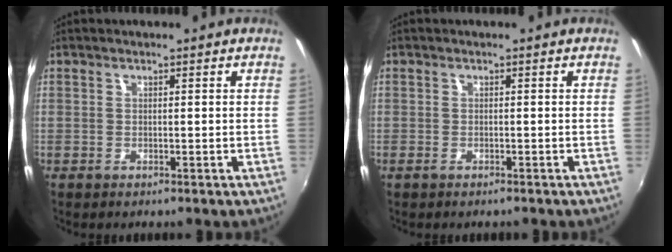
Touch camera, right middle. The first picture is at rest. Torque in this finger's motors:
{"motor_torque": [-0.27, -0.36, -0.06, -0.01]}